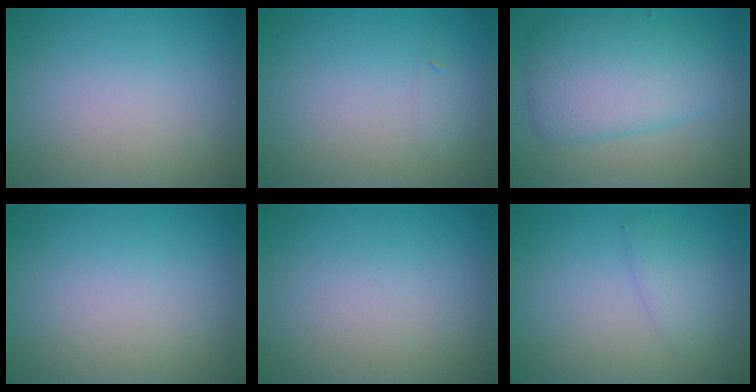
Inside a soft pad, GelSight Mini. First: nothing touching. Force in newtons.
{"total": 0.6, "press": 0.6, "slide": 0.0}
{"total": 6.0, "press": 6.0, "slide": 0.1}
{"total": 0.0}
{"total": 0.0}
{"total": 1.5, "press": 1.5, "slide": 0.1}